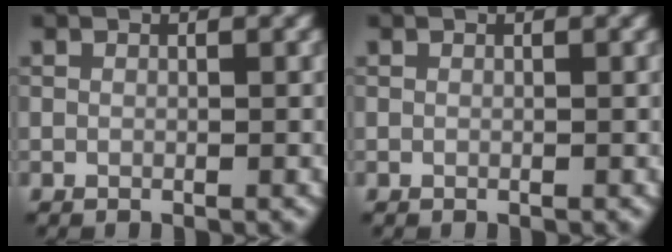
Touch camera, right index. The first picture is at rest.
{"total": 0.0}